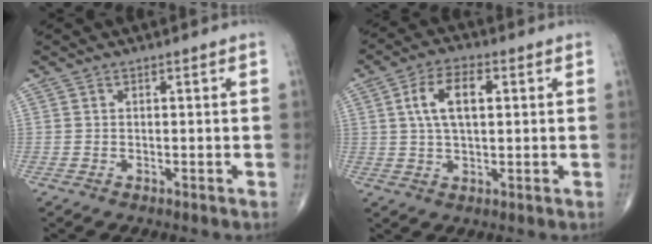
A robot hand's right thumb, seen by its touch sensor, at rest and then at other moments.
{"total": 8.5, "force": [2.1, 4.2, 7.1], "torque": [-0.126, 0.009, 0.036]}